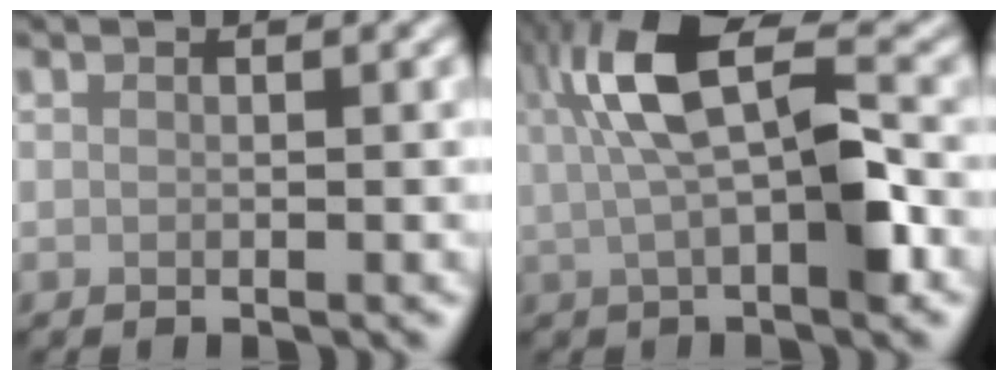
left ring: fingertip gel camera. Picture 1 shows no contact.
{"total": 7.9, "force": [1.0, 2.9, 7.3], "torque": [-0.137, 0.009, 0.015]}